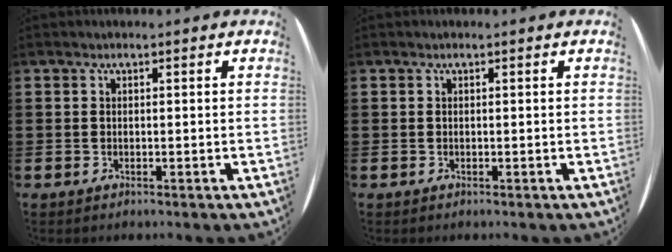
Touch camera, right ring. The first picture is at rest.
{"total": 0.0}